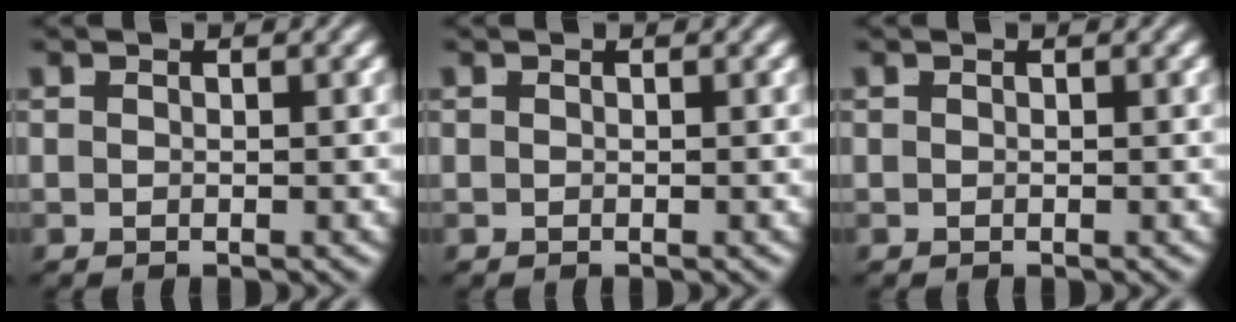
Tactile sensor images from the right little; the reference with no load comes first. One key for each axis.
{"total": 0.0}
{"total": 0.0}